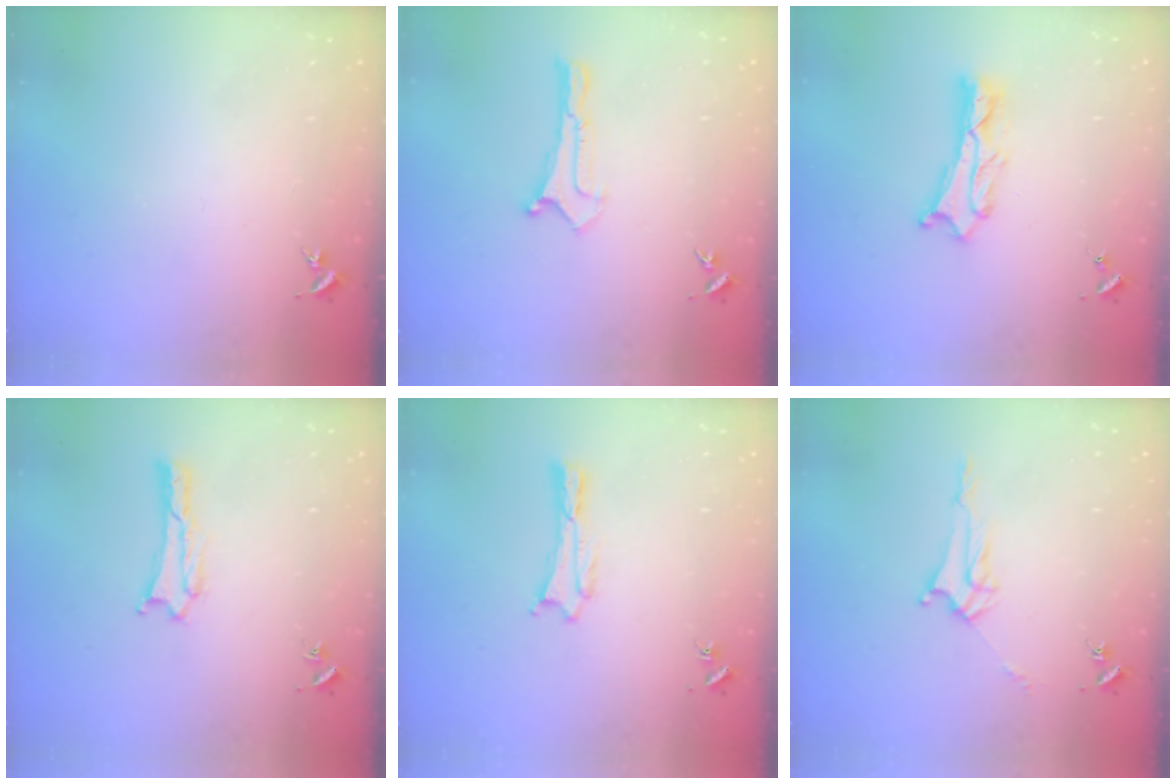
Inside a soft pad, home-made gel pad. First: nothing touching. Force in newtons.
{"total": 0.0}
{"total": 2.6, "press": 2.6, "slide": 0.3}
{"total": 1.7, "press": 1.7, "slide": 0.1}
{"total": 0.7, "press": 0.7, "slide": 0.1}
{"total": 3.0, "press": 3.0, "slide": 0.3}